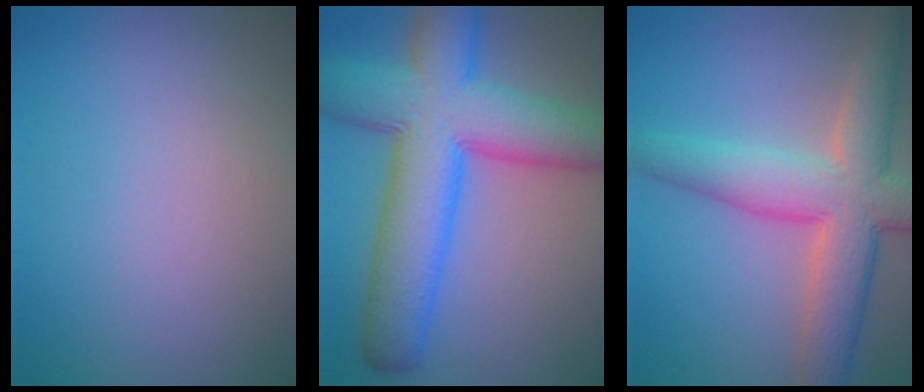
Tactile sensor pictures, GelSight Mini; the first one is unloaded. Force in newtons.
{"total": 11.5, "press": 11.5, "slide": 0.3}
{"total": 7.5, "press": 7.5, "slide": 0.4}